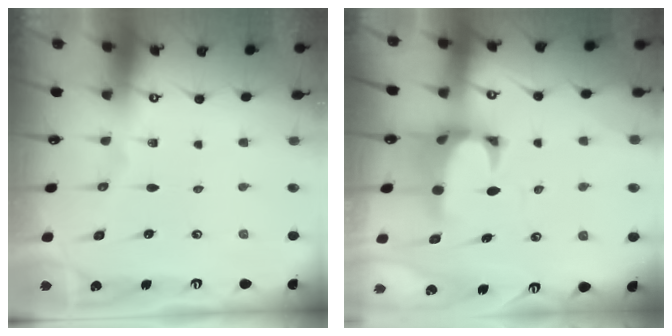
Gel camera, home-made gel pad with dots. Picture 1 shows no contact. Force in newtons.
{"total": 2.6, "press": 2.4, "slide": 1.1}